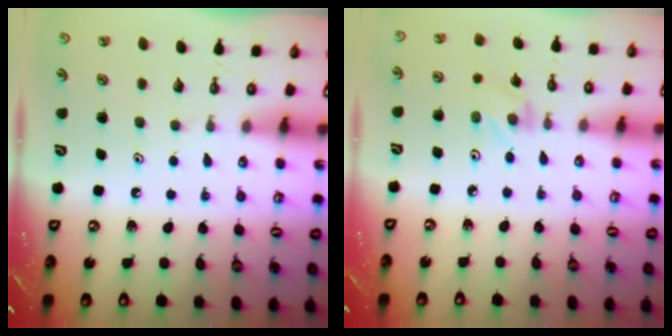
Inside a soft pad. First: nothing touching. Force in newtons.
{"total": 1.2, "press": 1.1, "slide": 0.2}